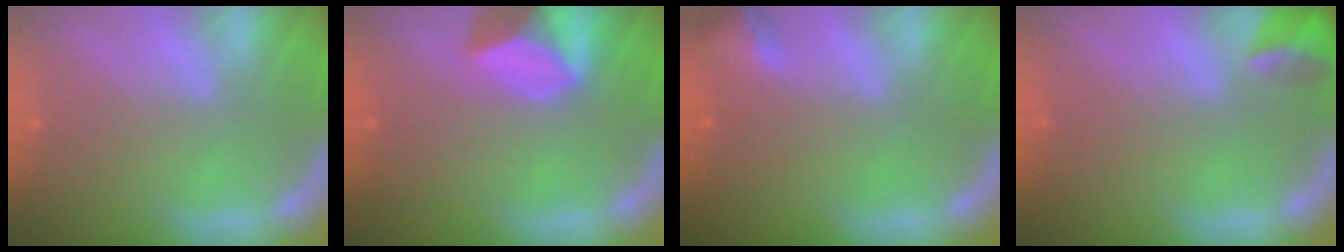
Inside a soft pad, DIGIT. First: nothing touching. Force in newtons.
{"total": 5.9}
{"total": 2.4}
{"total": 2.9}